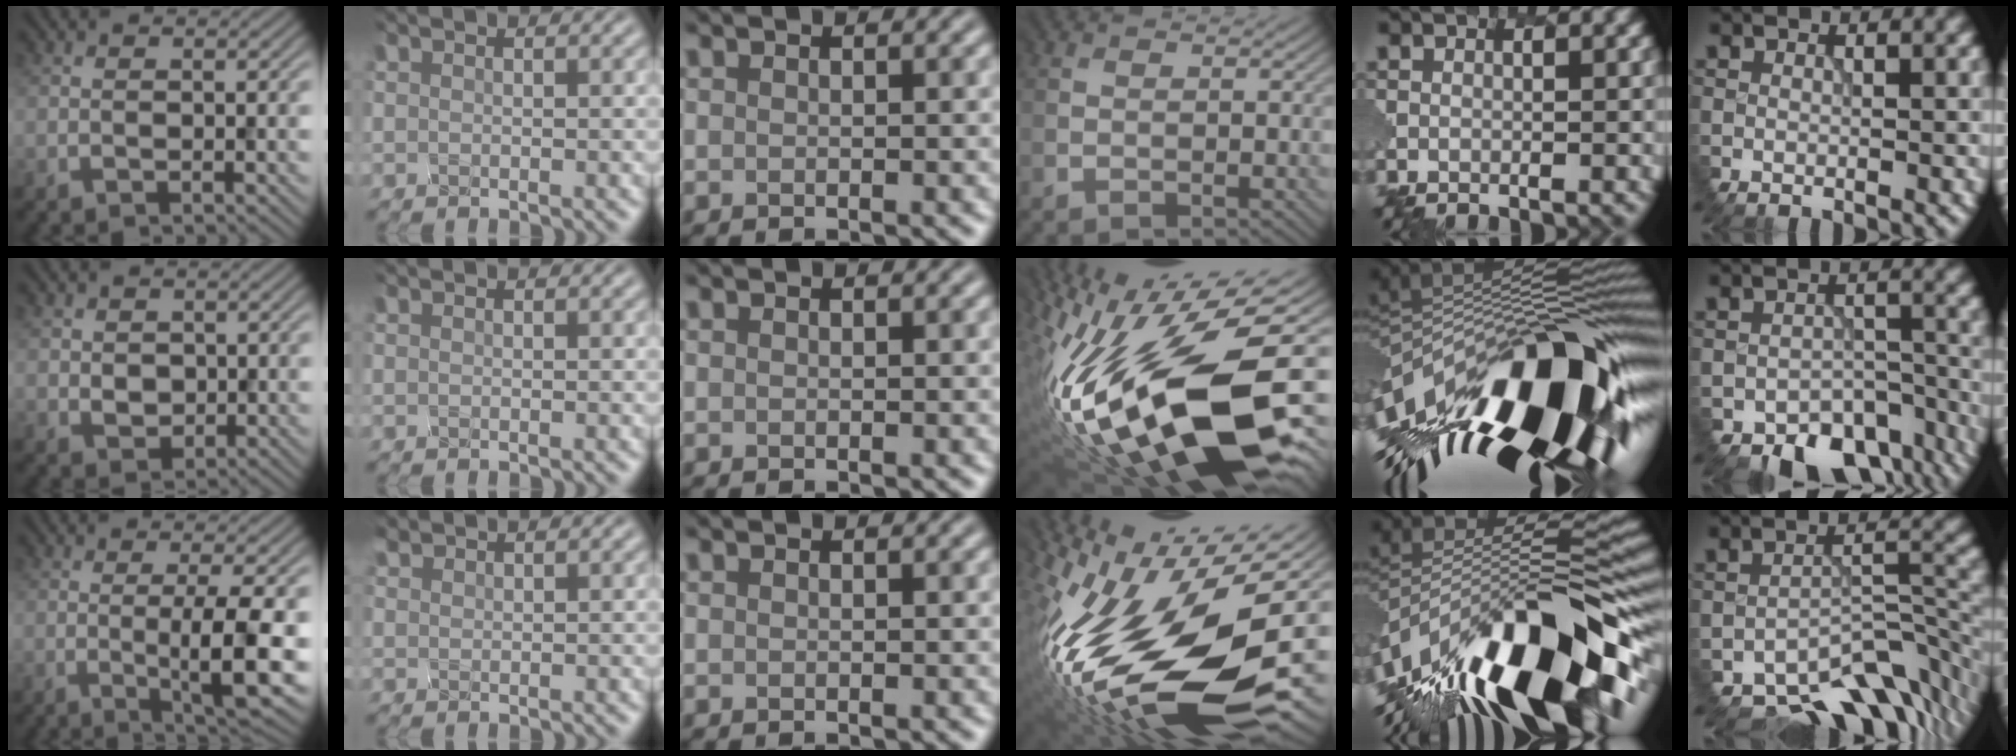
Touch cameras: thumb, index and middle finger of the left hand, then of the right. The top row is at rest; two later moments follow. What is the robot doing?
{"motion": "disassemble", "object": "battery cover"}